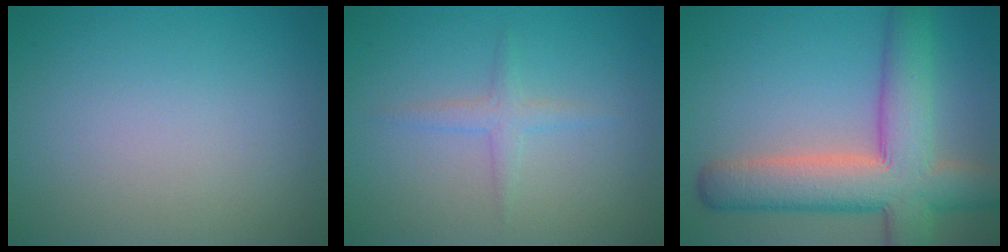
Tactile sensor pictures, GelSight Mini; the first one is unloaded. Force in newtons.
{"total": 1.5, "press": 1.5, "slide": 0.0}
{"total": 9.8, "press": 9.8, "slide": 0.8}